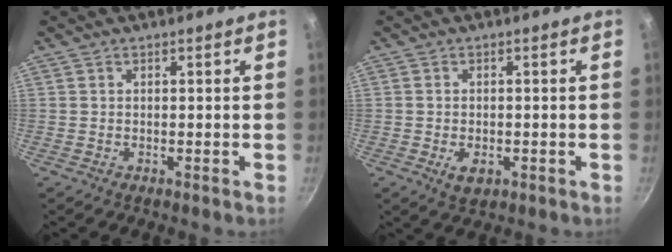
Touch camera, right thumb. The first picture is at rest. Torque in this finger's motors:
{"motor_torque": [-0.31, 0.33, -0.35, 0.30, 0.05]}